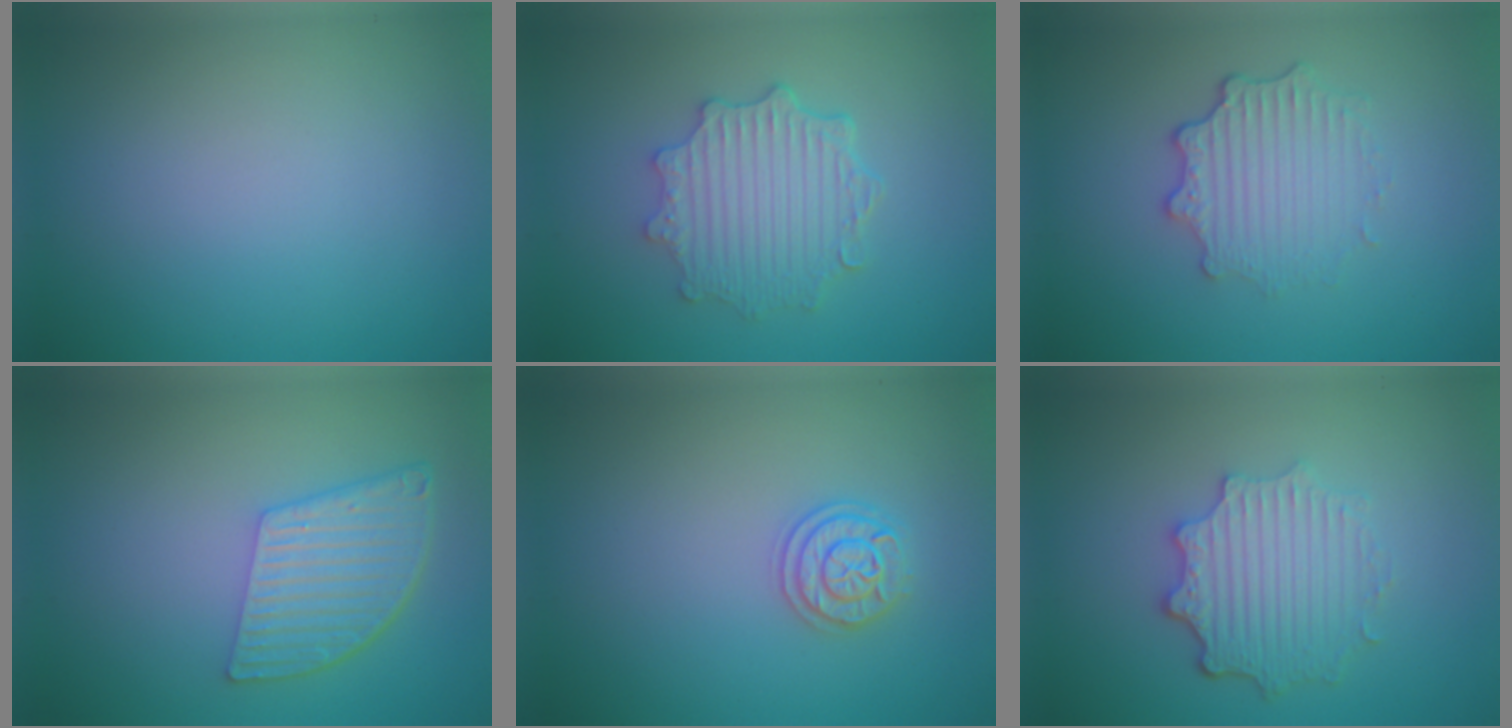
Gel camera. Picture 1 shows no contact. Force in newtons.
{"total": 4.7, "press": 3.8, "slide": 2.8}
{"total": 3.6, "press": 2.8, "slide": 2.3}
{"total": 5.5, "press": 4.0, "slide": 3.7}
{"total": 2.1, "press": 2.1, "slide": 0.3}
{"total": 4.6, "press": 3.6, "slide": 2.8}